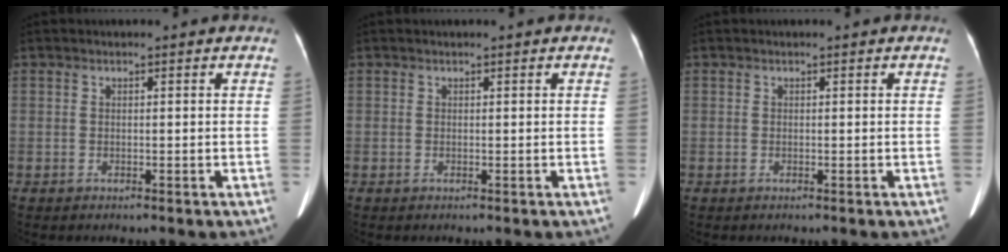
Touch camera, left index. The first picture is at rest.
{"total": 0.0}
{"total": 0.0}